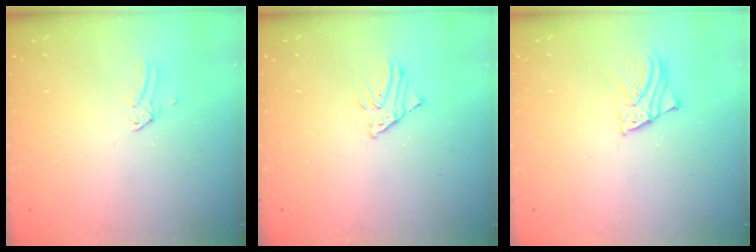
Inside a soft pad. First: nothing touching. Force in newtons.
{"total": 2.5, "press": 2.5, "slide": 0.1}
{"total": 2.3, "press": 2.3, "slide": 0.1}